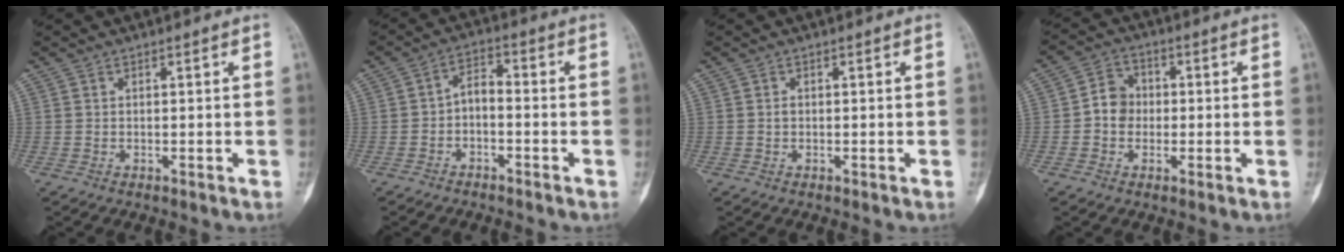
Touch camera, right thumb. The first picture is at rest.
{"total": 4.2, "force": [-1.7, 2.2, 3.2], "torque": [-0.046, 0.033, -0.037]}
{"total": 0.6, "force": [0.0, 0.5, 0.4], "torque": [-0.007, 0.001, -0.002]}
{"total": 5.6, "force": [-0.4, 4.9, 2.7], "torque": [-0.026, 0.015, -0.017]}